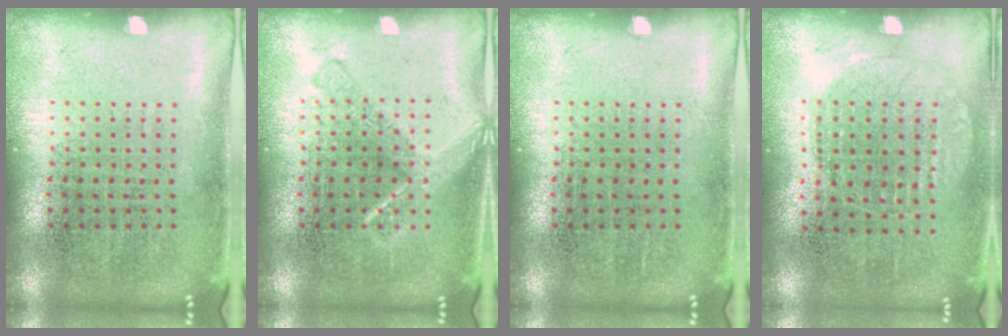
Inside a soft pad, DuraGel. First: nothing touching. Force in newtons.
{"total": 2.3, "press": 2.3, "slide": 0.4}
{"total": 0.0}
{"total": 0.9, "press": 0.9, "slide": 0.3}